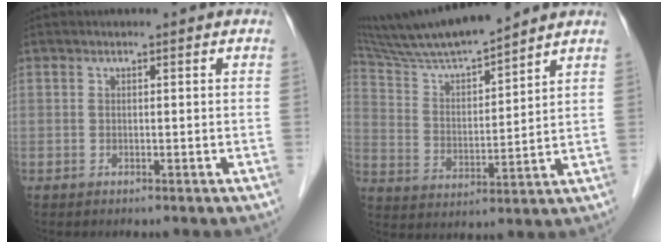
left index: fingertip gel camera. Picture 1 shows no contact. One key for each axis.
{"total": 14.0, "fx": 12.7, "fy": 0.2, "fz": 5.9, "tx": -0.114, "ty": 0.012, "tz": 0.234}